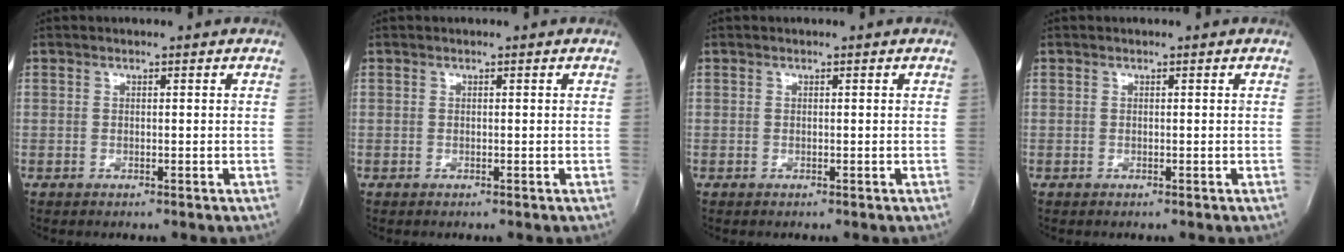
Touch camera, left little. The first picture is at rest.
{"total": 0.0}
{"total": 0.0}
{"total": 0.0}